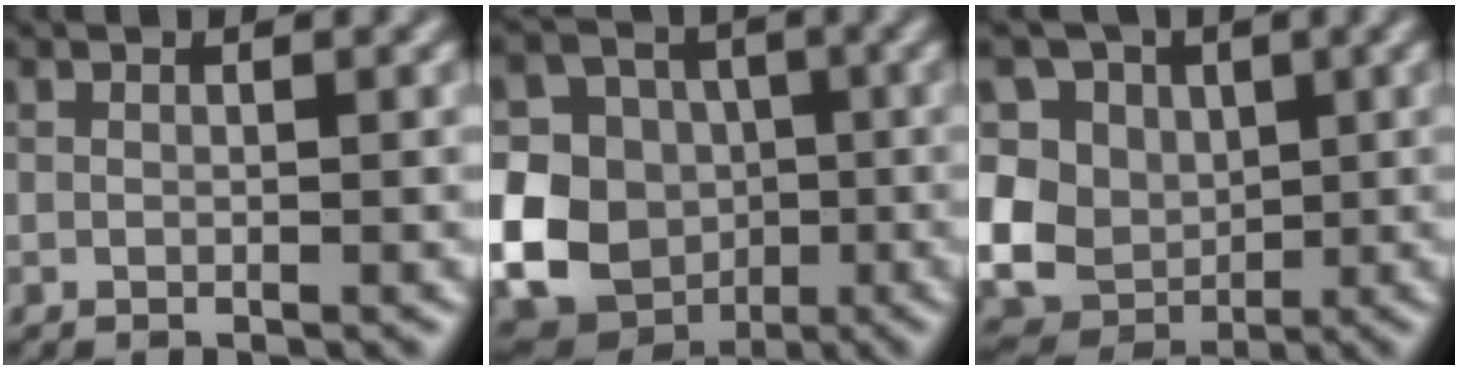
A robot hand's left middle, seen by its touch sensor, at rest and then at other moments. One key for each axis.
{"total": 19.6, "fx": -4.5, "fy": 17.8, "fz": 6.9, "tx": -0.153, "ty": -0.021, "tz": -0.100}
{"total": 13.4, "fx": 2.0, "fy": 11.9, "fz": 5.9, "tx": -0.135, "ty": 0.033, "tz": 0.011}